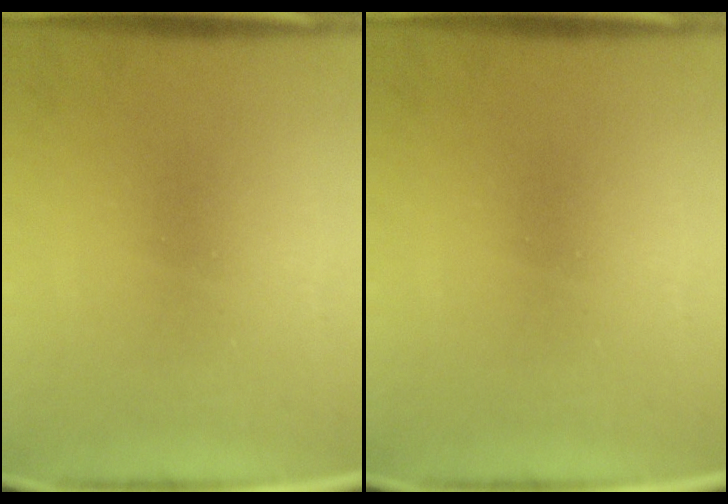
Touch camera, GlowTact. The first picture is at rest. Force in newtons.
{"total": 0.0}